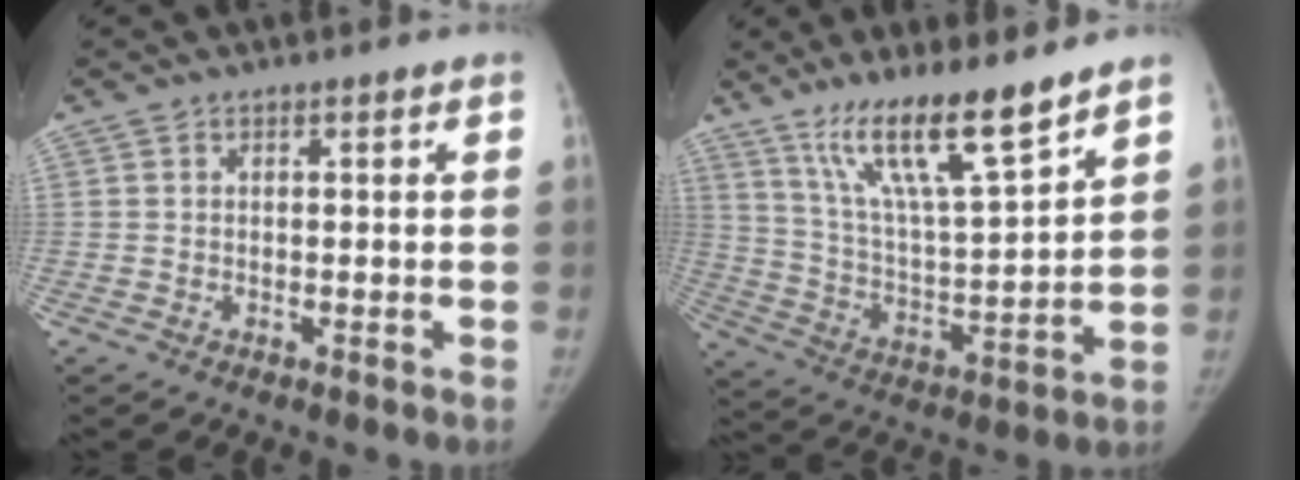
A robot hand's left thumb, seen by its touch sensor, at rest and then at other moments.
{"total": 15.5, "force": [11.5, 2.1, 10.2], "torque": [-0.164, -0.073, 0.215]}